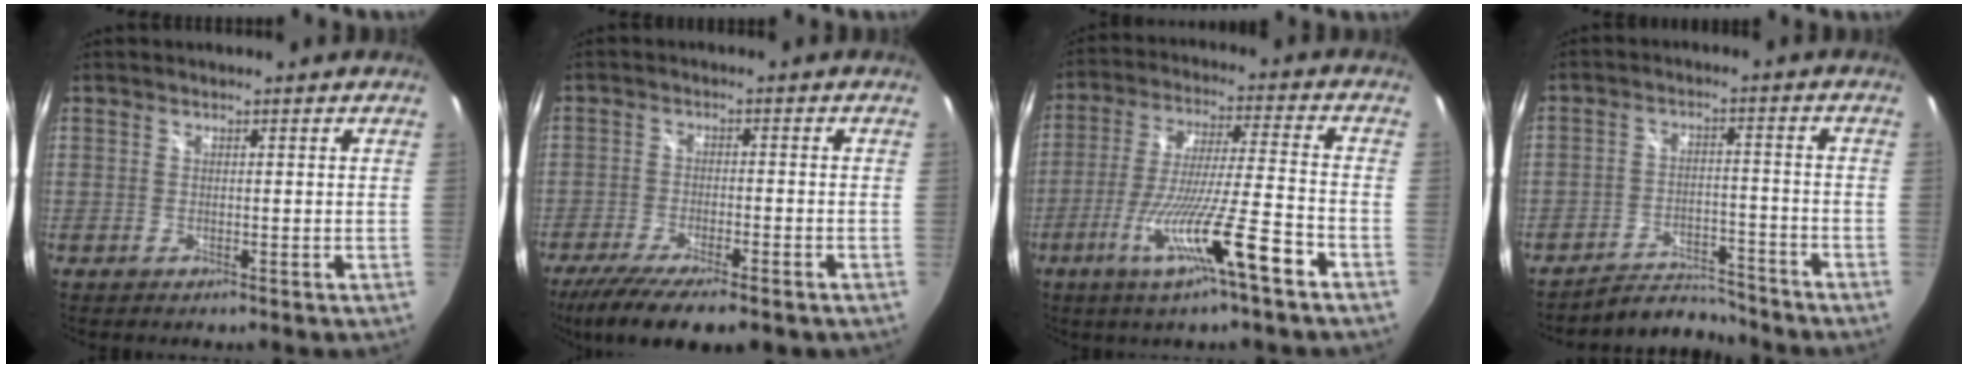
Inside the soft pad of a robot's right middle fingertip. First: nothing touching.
{"total": 13.1, "force": [-9.7, 3.0, 8.3], "torque": [-0.172, -0.047, -0.156]}
{"total": 14.3, "force": [-7.6, -0.5, 12.1], "torque": [-0.232, -0.024, -0.133]}
{"total": 6.8, "force": [-6.7, 1.0, -0.3], "torque": [-0.017, 0.018, -0.108]}